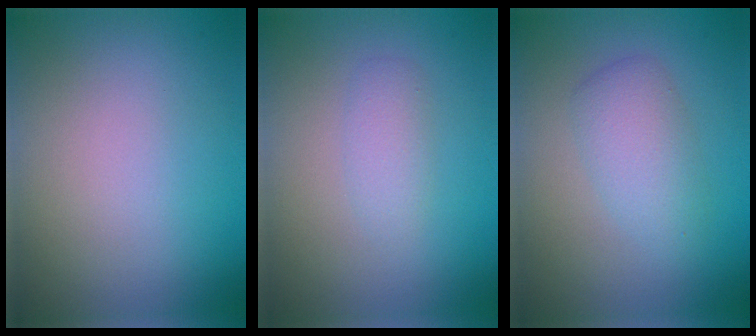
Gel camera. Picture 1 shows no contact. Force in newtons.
{"total": 1.4, "press": 1.4, "slide": 0.0}
{"total": 2.9, "press": 2.9, "slide": 0.0}